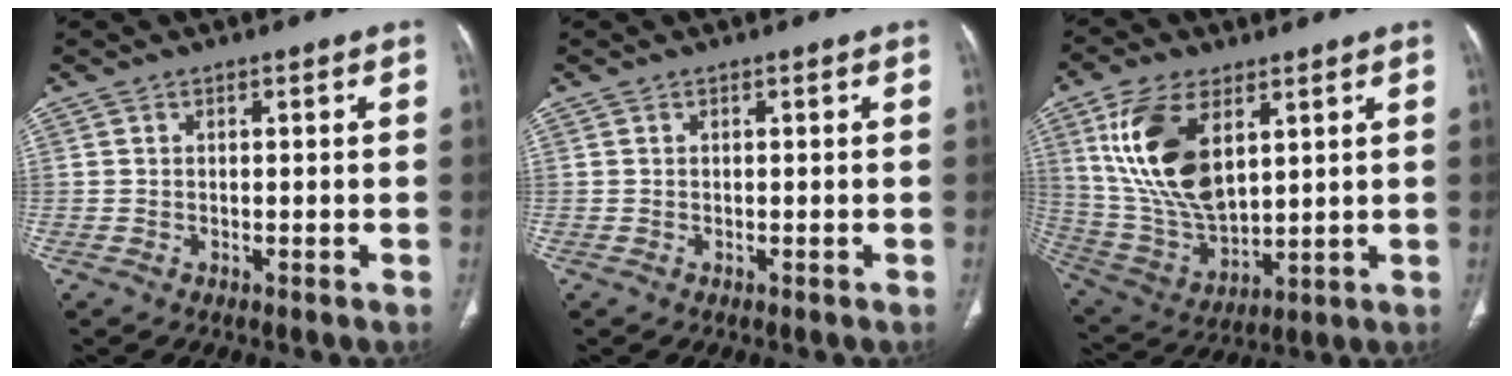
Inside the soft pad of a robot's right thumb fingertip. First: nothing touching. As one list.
[{"total": 0.0}, {"total": 17.6, "force": [6.4, 9.2, 13.5], "torque": [-0.255, -0.026, 0.134]}]